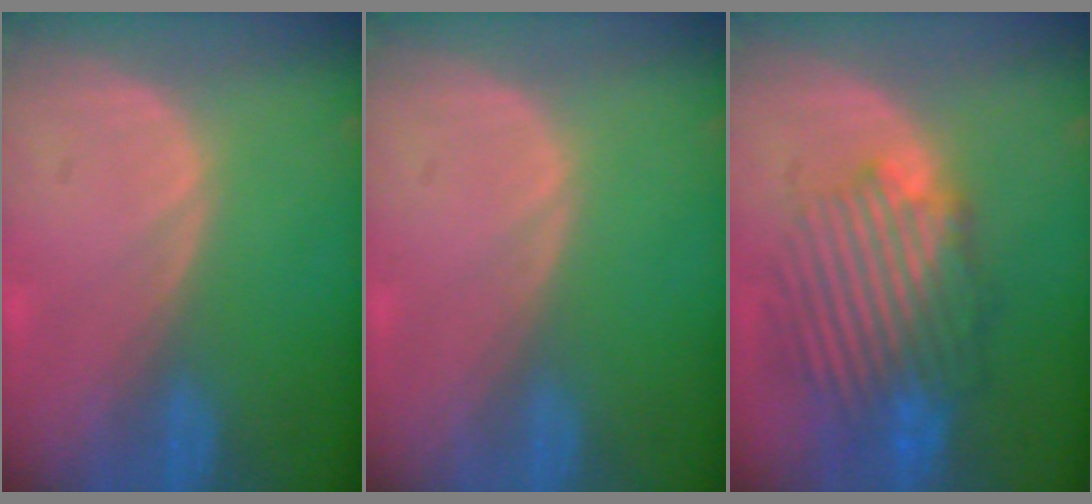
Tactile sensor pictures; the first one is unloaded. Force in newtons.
{"total": 0.0}
{"total": 9.8, "press": 9.5, "slide": 2.5}